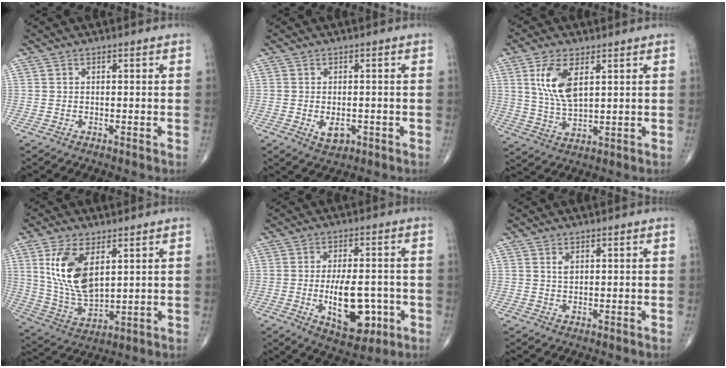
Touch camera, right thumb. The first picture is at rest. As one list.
[{"total": 3.3, "force": [-1.0, 2.1, 2.4], "torque": [-0.028, -0.001, -0.008]}, {"total": 9.1, "force": [3.2, 4.1, 7.4], "torque": [-0.145, -0.014, 0.066]}, {"total": 13.4, "force": [4.5, 6.6, 10.8], "torque": [-0.208, -0.021, 0.098]}, {"total": 12.2, "force": [-2.9, 6.0, 10.2], "torque": [-0.135, 0.003, -0.030]}, {"total": 1.3, "force": [0.6, 0.7, 0.9], "torque": [-0.014, 0.000, 0.012]}]